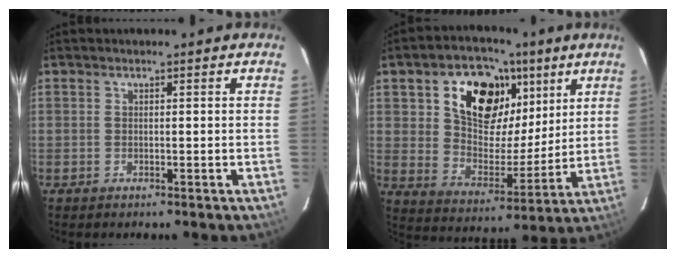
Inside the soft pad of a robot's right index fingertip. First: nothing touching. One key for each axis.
{"total": 17.4, "fx": 7.9, "fy": 11.7, "fz": 10.2, "tx": -0.190, "ty": 0.025, "tz": 0.142}